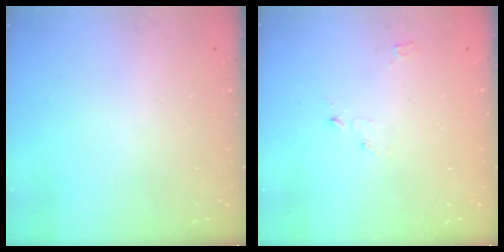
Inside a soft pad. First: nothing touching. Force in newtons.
{"total": 2.9, "press": 2.8, "slide": 0.3}